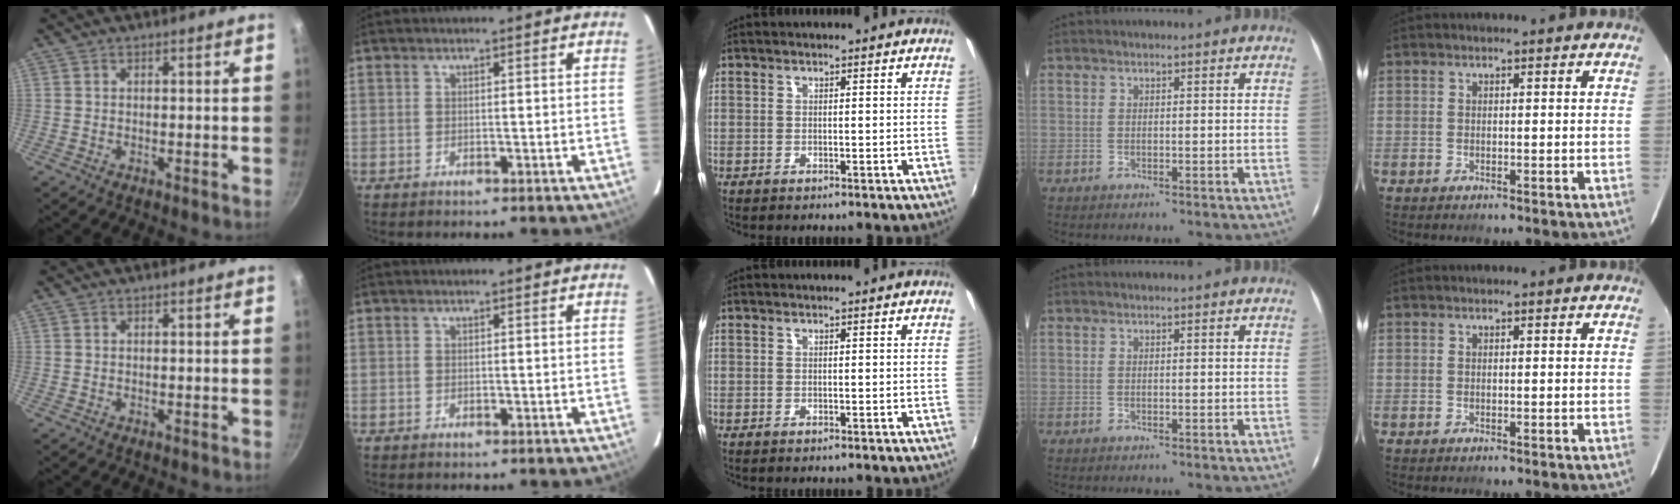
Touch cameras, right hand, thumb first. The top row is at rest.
{}